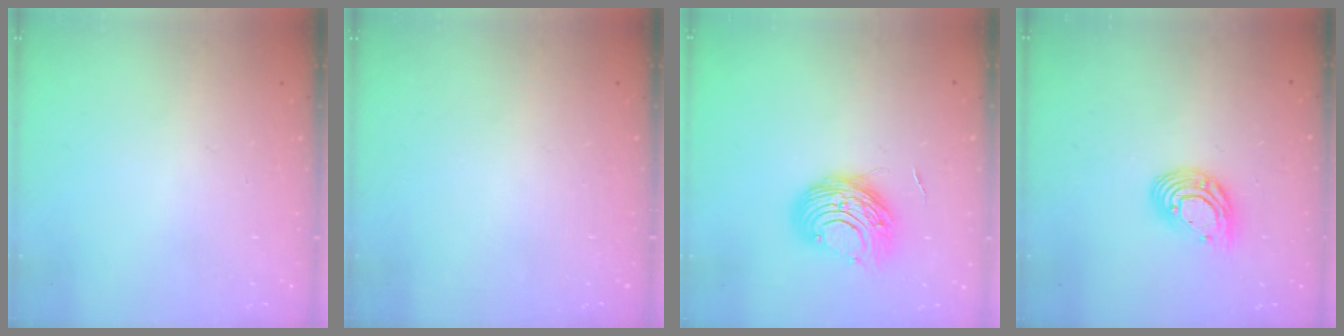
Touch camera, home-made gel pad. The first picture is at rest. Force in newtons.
{"total": 0.0}
{"total": 9.6, "press": 9.5, "slide": 1.2}
{"total": 12.1, "press": 12.0, "slide": 1.2}